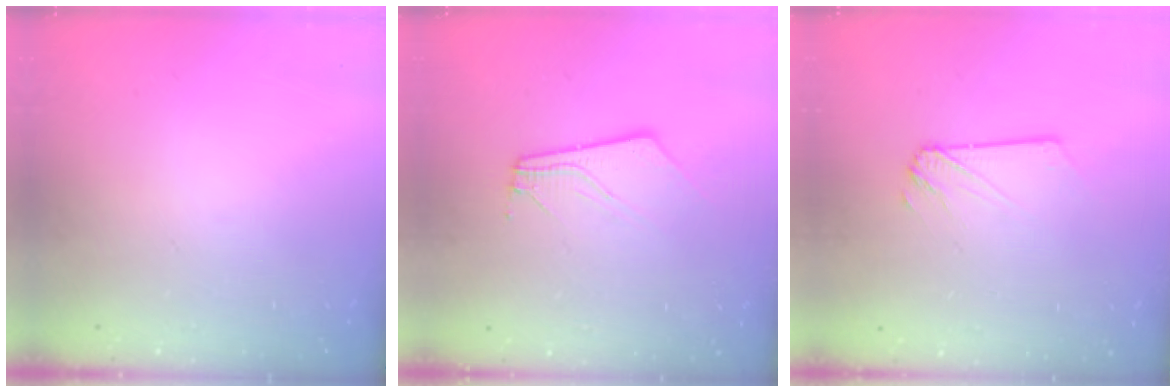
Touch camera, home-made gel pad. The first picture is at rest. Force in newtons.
{"total": 4.3, "press": 4.3, "slide": 0.3}
{"total": 1.7, "press": 1.7, "slide": 0.2}